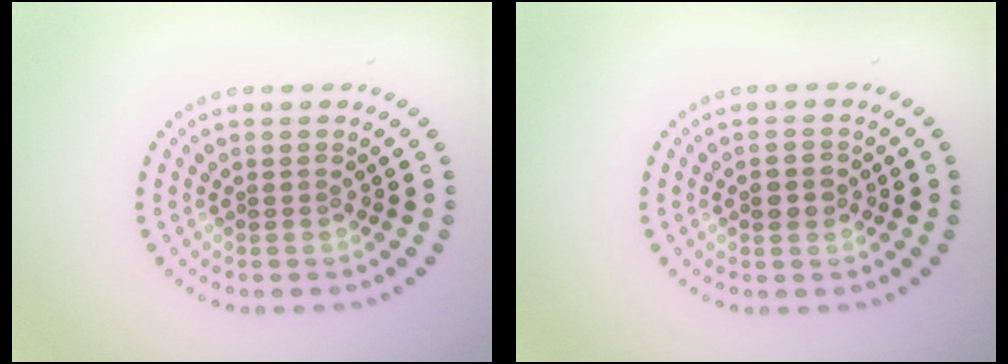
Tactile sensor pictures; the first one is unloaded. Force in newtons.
{"total": 1.4, "press": 1.4, "slide": 0.1}